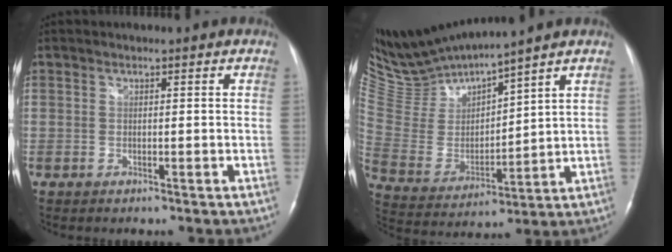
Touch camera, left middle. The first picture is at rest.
{"total": 12.3, "force": [12.0, -0.7, 2.6], "torque": [-0.077, -0.007, 0.258]}